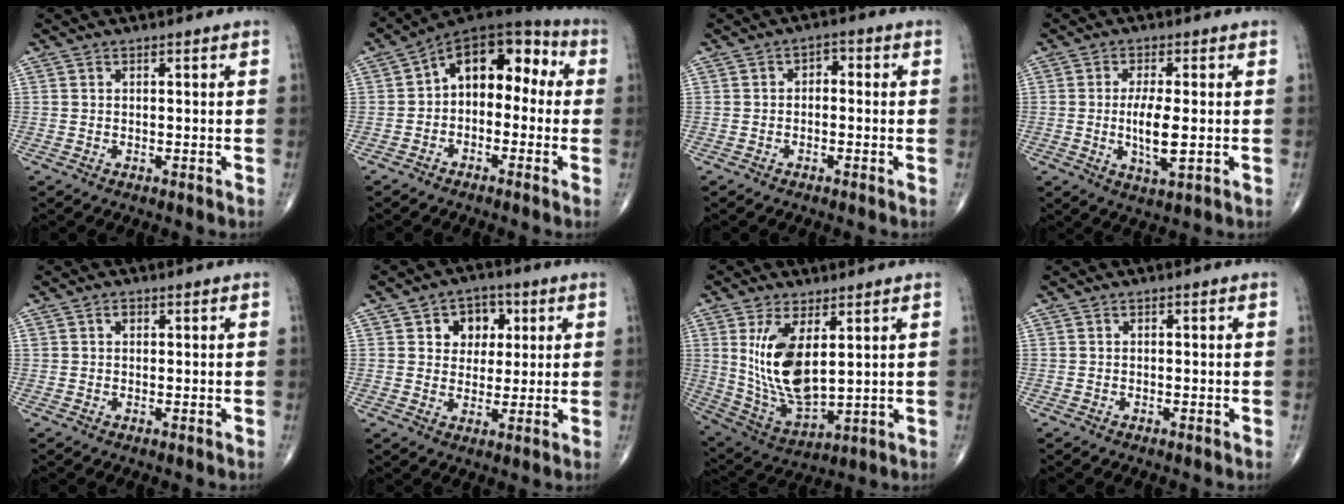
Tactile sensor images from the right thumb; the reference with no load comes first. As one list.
[{"total": 12.8, "force": [0.5, 8.3, 9.7], "torque": [-0.094, 0.051, -0.015]}, {"total": 2.4, "force": [-0.3, 1.7, 1.7], "torque": [-0.009, 0.017, -0.017]}, {"total": 7.0, "force": [-0.6, 2.0, 6.7], "torque": [-0.126, -0.015, -0.013]}, {"total": 1.1, "force": [0.4, 0.8, 0.6], "torque": [-0.006, 0.004, 0.005]}, {"total": 7.6, "force": [2.5, 6.0, 4.0], "torque": [-0.013, -0.002, 0.033]}, {"total": 14.1, "force": [3.5, 6.5, 12.1], "torque": [-0.230, -0.025, 0.090]}, {"total": 0.0}]